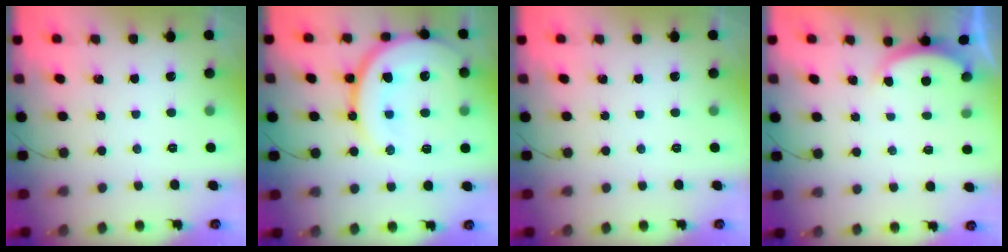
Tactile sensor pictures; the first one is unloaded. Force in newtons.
{"total": 18.8, "press": 18.6, "slide": 2.2}
{"total": 0.0}
{"total": 1.3, "press": 1.2, "slide": 0.5}